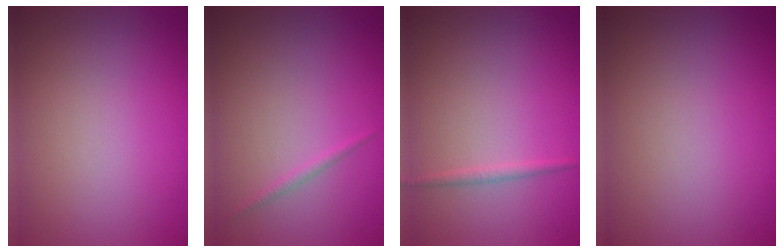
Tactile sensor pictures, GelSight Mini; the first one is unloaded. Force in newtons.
{"total": 0.7, "press": 0.7, "slide": 0.0}
{"total": 0.7, "press": 0.7, "slide": 0.0}
{"total": 0.0}